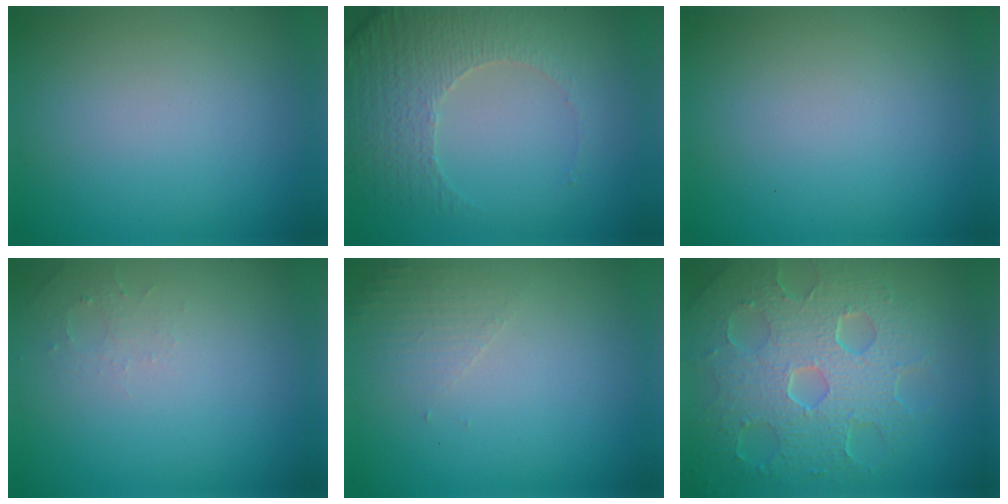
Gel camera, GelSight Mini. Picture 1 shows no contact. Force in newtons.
{"total": 4.8, "press": 3.5, "slide": 3.3}
{"total": 0.0}
{"total": 1.2, "press": 1.2, "slide": 0.3}
{"total": 1.6, "press": 1.6, "slide": 0.4}
{"total": 9.2, "press": 6.2, "slide": 6.8}